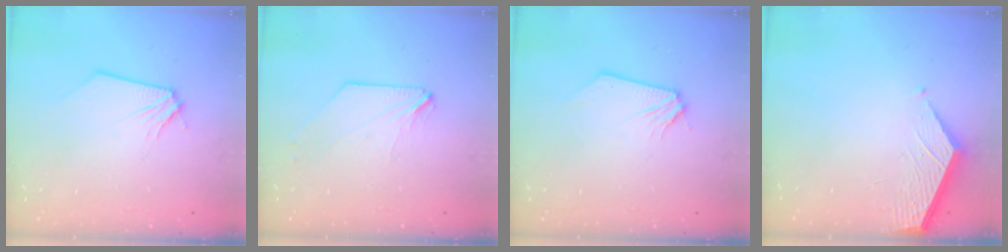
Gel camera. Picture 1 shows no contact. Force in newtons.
{"total": 1.4, "press": 1.4, "slide": 0.2}
{"total": 0.0}
{"total": 1.9, "press": 1.9, "slide": 0.2}